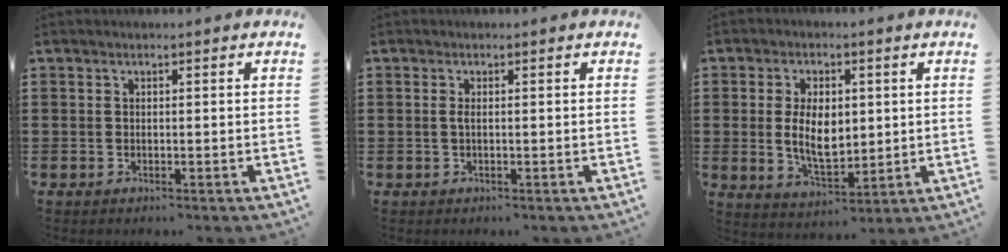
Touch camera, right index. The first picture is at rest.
{"total": 0.9, "force": [-0.1, 0.1, 0.9], "torque": [-0.017, -0.003, -0.001]}
{"total": 7.8, "force": [0.6, 4.4, 6.5], "torque": [-0.124, 0.002, 0.005]}